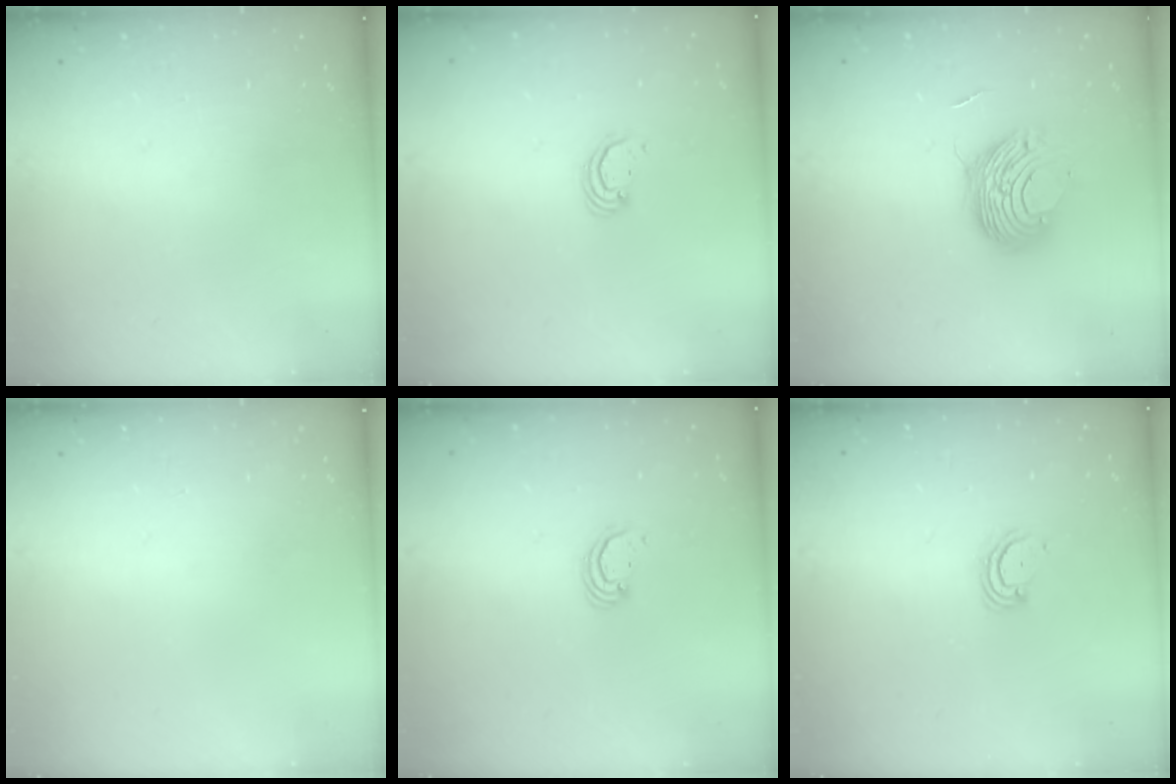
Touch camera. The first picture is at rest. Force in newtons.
{"total": 2.2, "press": 2.2, "slide": 0.2}
{"total": 9.9, "press": 9.9, "slide": 0.7}
{"total": 0.0}
{"total": 2.2, "press": 2.2, "slide": 0.2}
{"total": 3.5, "press": 3.4, "slide": 0.4}